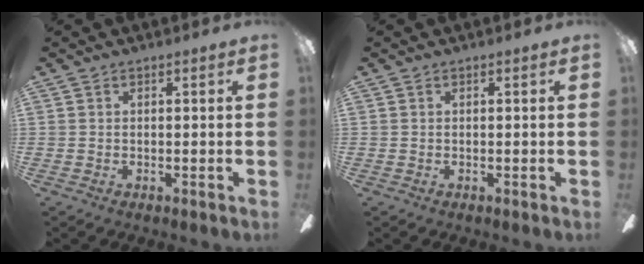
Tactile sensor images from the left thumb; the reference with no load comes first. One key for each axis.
{"total": 0.0}